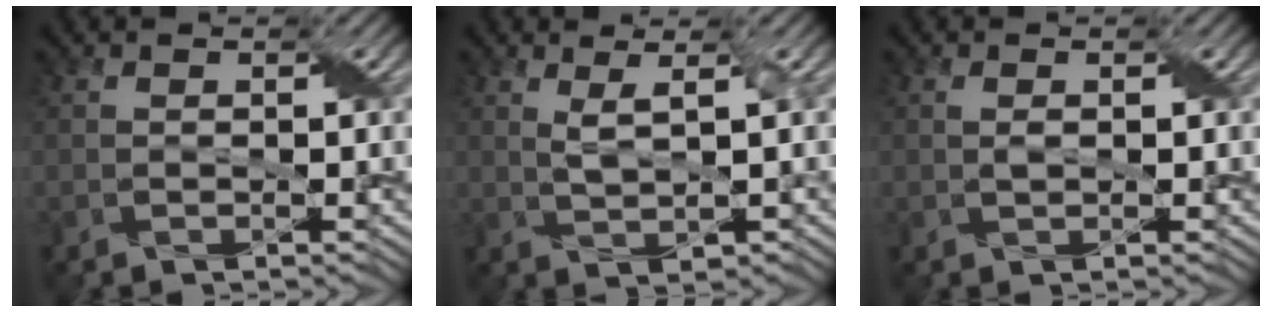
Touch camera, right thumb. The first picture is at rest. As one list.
[{"total": 2.5, "force": [1.1, 0.5, 2.2], "torque": [-0.053, -0.001, 0.024]}, {"total": 1.0, "force": [0.2, 0.5, 0.8], "torque": [-0.019, 0.002, 0.005]}]